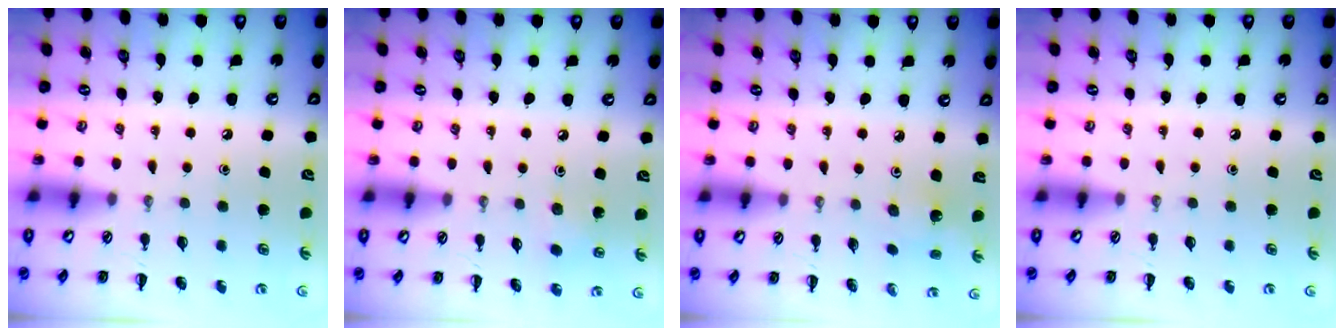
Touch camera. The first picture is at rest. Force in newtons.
{"total": 2.8, "press": 2.6, "slide": 0.9}
{"total": 1.4, "press": 1.2, "slide": 0.6}
{"total": 0.0}